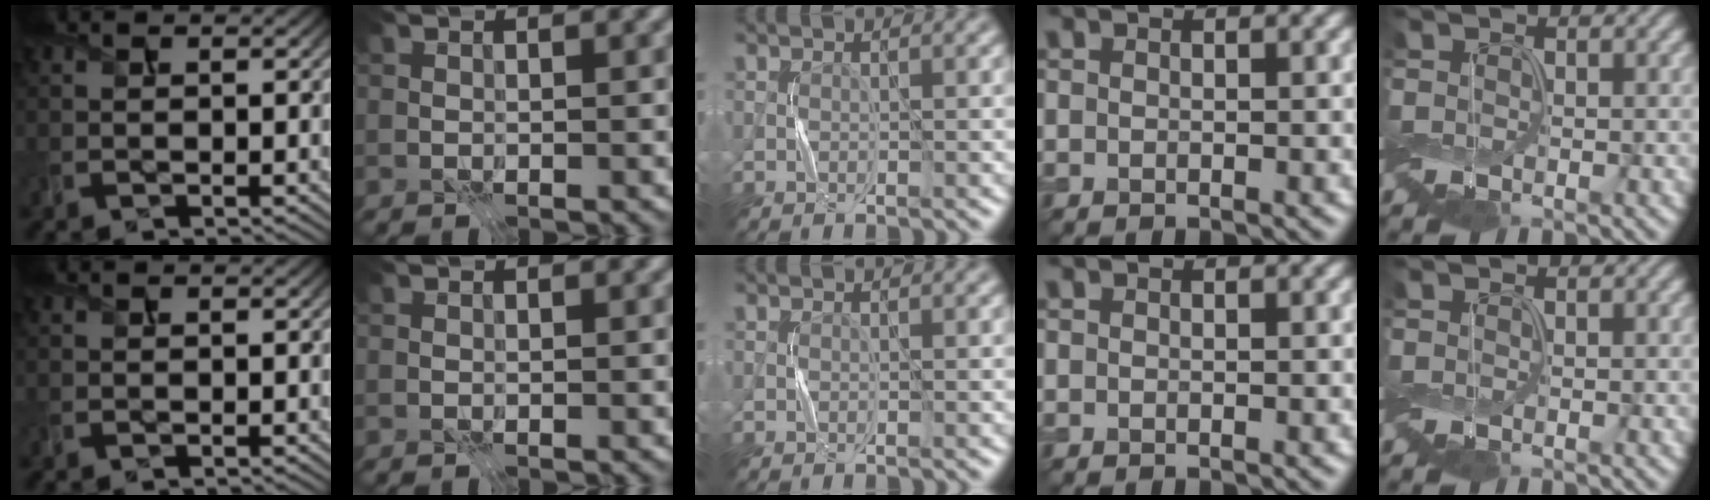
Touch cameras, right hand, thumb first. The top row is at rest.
{}